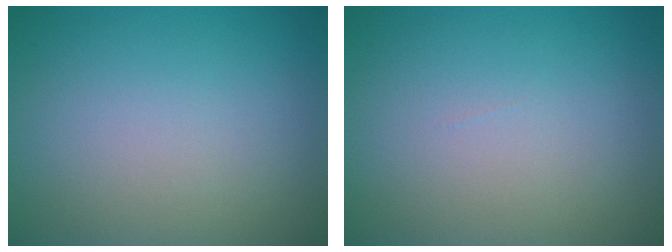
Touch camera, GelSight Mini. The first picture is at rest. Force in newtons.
{"total": 0.0}